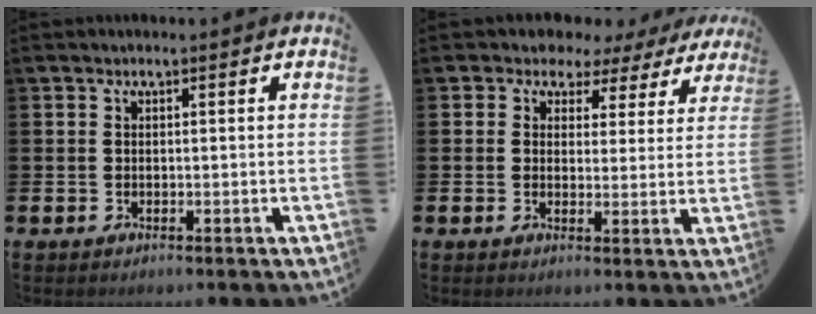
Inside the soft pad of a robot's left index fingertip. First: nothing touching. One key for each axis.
{"total": 3.0, "fx": 1.9, "fy": 2.3, "fz": -0.1, "tx": -0.012, "ty": -0.016, "tz": 0.026}